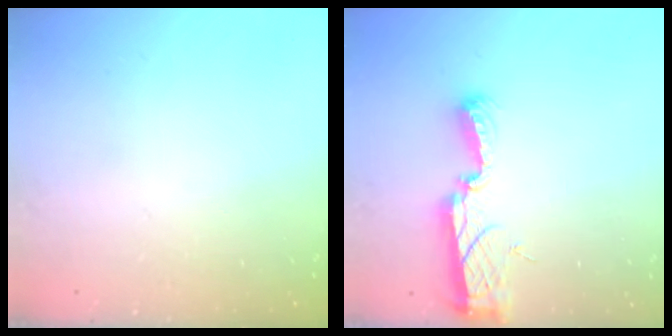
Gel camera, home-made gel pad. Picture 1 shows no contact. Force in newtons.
{"total": 9.0, "press": 8.9, "slide": 0.8}